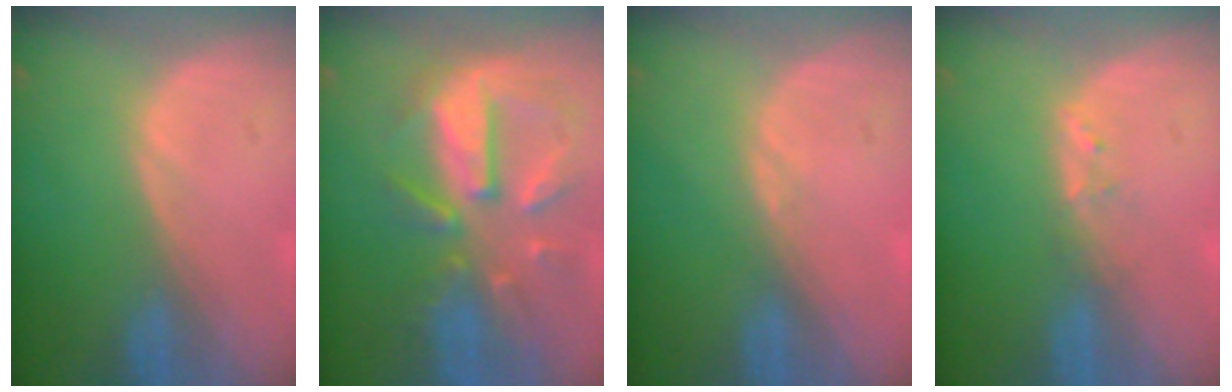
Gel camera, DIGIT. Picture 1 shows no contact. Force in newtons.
{"total": 10.3, "press": 9.3, "slide": 4.5}
{"total": 0.5, "press": 0.5, "slide": 0.2}
{"total": 1.2, "press": 1.1, "slide": 0.2}